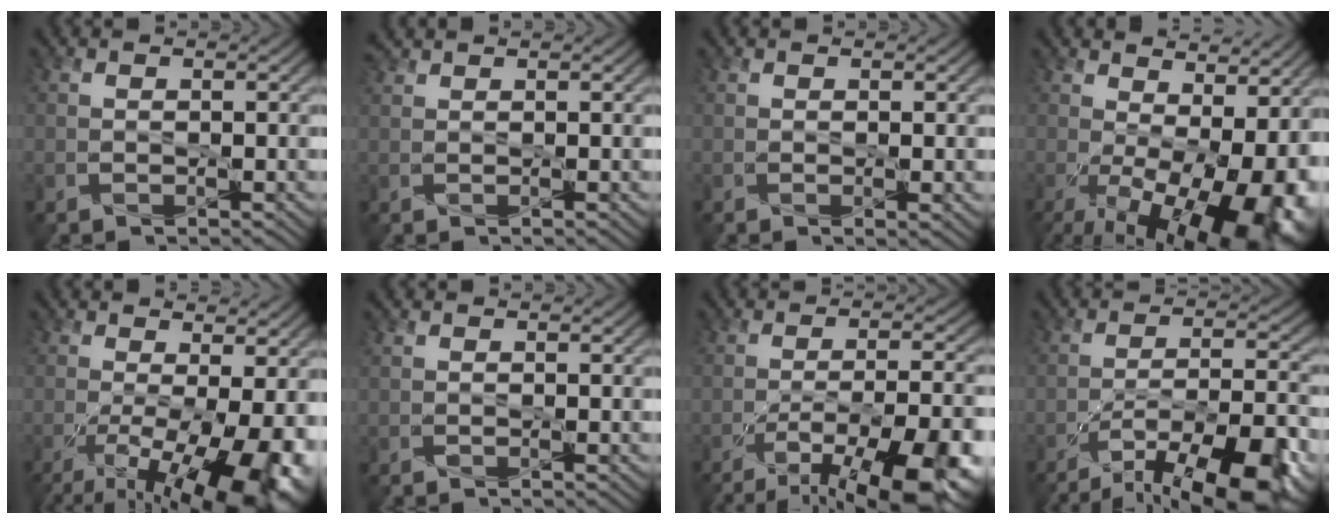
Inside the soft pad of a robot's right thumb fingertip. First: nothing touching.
{"total": 1.2, "force": [1.2, 0.0, 0.3], "torque": [-0.013, 0.010, 0.030]}
{"total": 1.1, "force": [0.1, 0.2, 1.0], "torque": [-0.017, -0.001, 0.001]}
{"total": 17.6, "force": [-2.3, 8.7, 15.2], "torque": [-0.208, -0.041, 0.015]}
{"total": 13.4, "force": [-4.2, 4.8, 11.8], "torque": [-0.185, -0.026, -0.043]}
{"total": 0.6, "force": [0.6, 0.0, 0.2], "torque": [-0.007, 0.005, 0.011]}
{"total": 15.3, "force": [-9.6, 4.4, 11.1], "torque": [-0.162, -0.014, -0.132]}
{"total": 13.6, "force": [-9.2, 3.6, 9.4], "torque": [-0.160, -0.007, -0.137]}